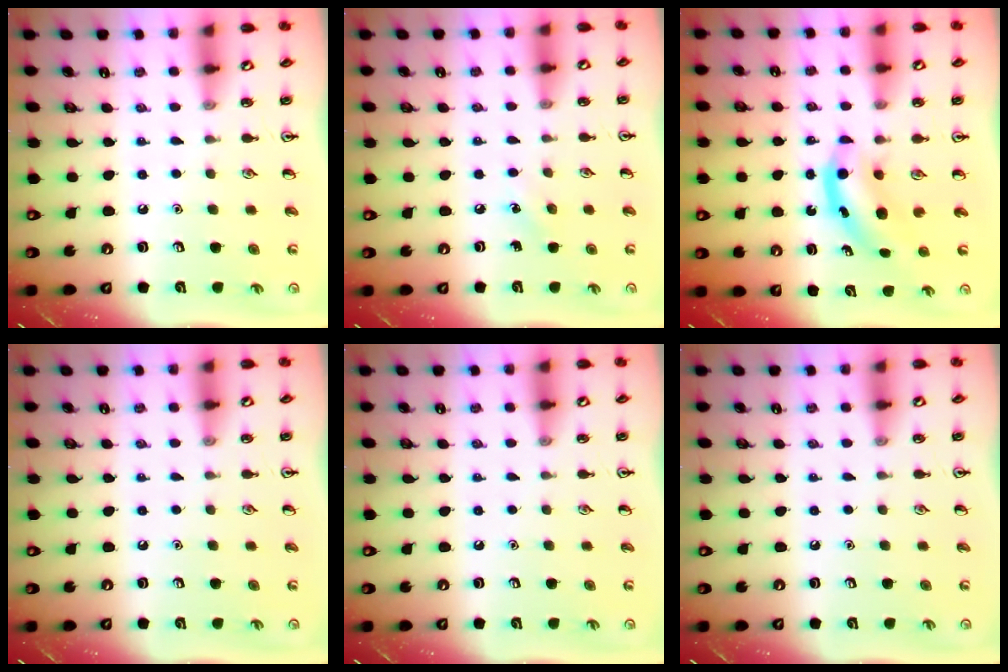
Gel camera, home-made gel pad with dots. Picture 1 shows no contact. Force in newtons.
{"total": 4.9, "press": 4.6, "slide": 1.7}
{"total": 4.4, "press": 4.4, "slide": 0.5}
{"total": 0.0}
{"total": 0.0}
{"total": 0.0}